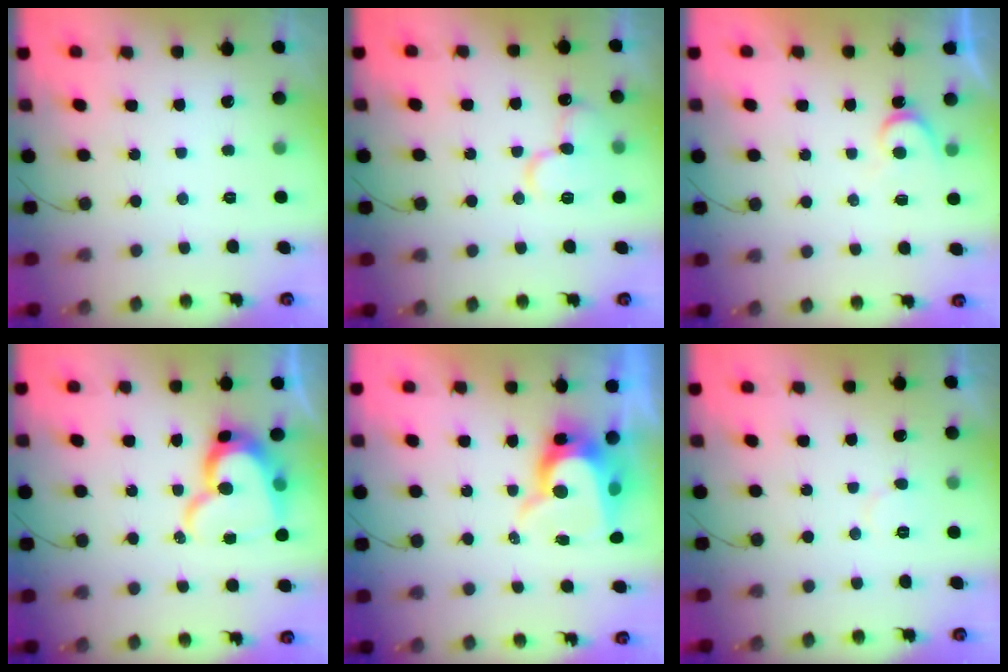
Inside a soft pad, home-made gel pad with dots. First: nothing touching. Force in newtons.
{"total": 12.1, "press": 11.9, "slide": 1.6}
{"total": 5.1, "press": 5.0, "slide": 0.4}
{"total": 16.2, "press": 16.1, "slide": 1.6}
{"total": 13.3, "press": 13.3, "slide": 0.7}
{"total": 3.9, "press": 3.9, "slide": 0.3}